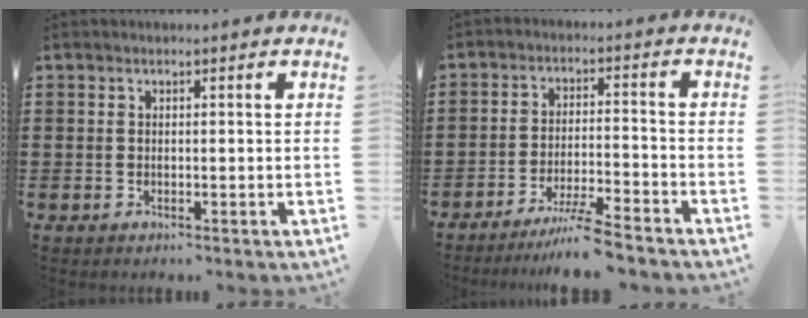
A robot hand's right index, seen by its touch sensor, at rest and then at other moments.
{"total": 6.3, "force": [-5.5, -0.5, 2.9], "torque": [-0.054, -0.014, -0.105]}